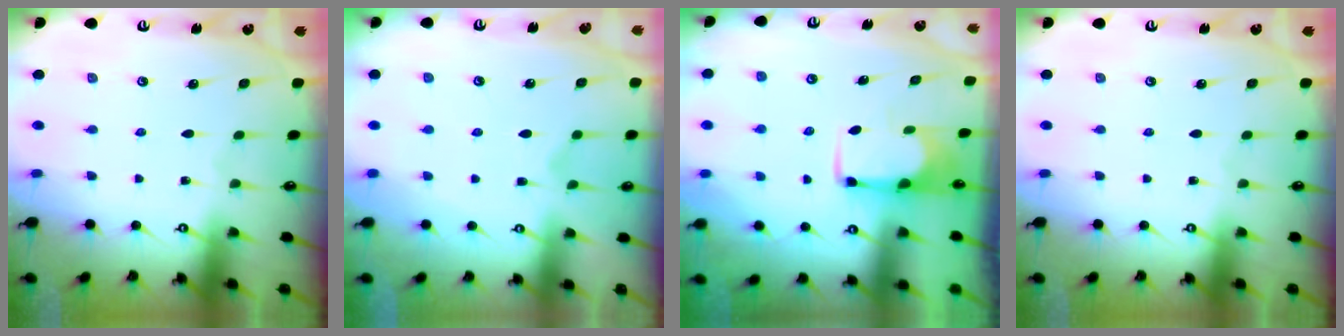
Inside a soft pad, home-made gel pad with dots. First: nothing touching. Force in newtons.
{"total": 1.3, "press": 0.7, "slide": 1.1}
{"total": 1.8, "press": 1.7, "slide": 0.5}
{"total": 0.0}